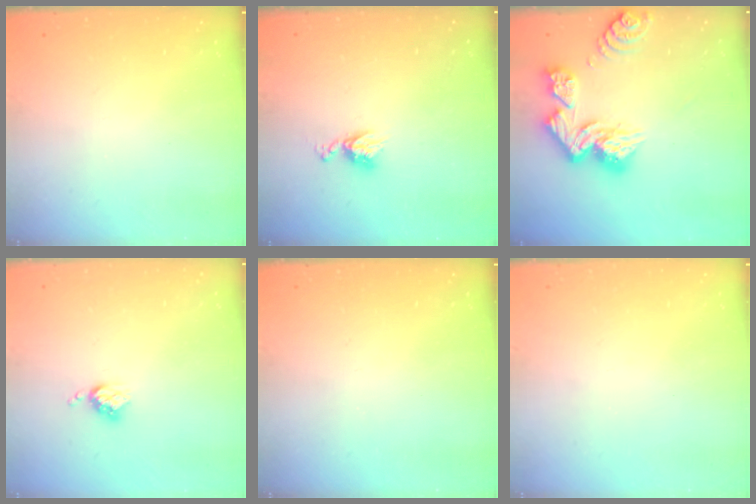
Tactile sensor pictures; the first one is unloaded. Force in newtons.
{"total": 6.4, "press": 6.4, "slide": 0.5}
{"total": 13.6, "press": 13.5, "slide": 1.6}
{"total": 3.6, "press": 3.6, "slide": 0.4}
{"total": 0.0}
{"total": 0.7, "press": 0.7, "slide": 0.1}